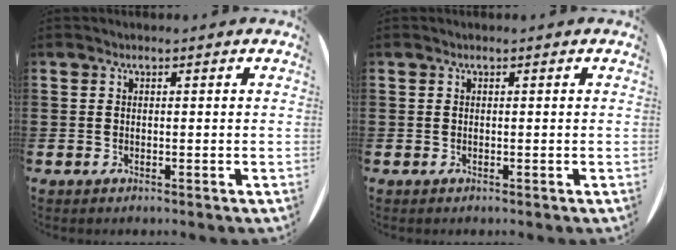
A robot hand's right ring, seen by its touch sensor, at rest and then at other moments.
{"total": 0.0}